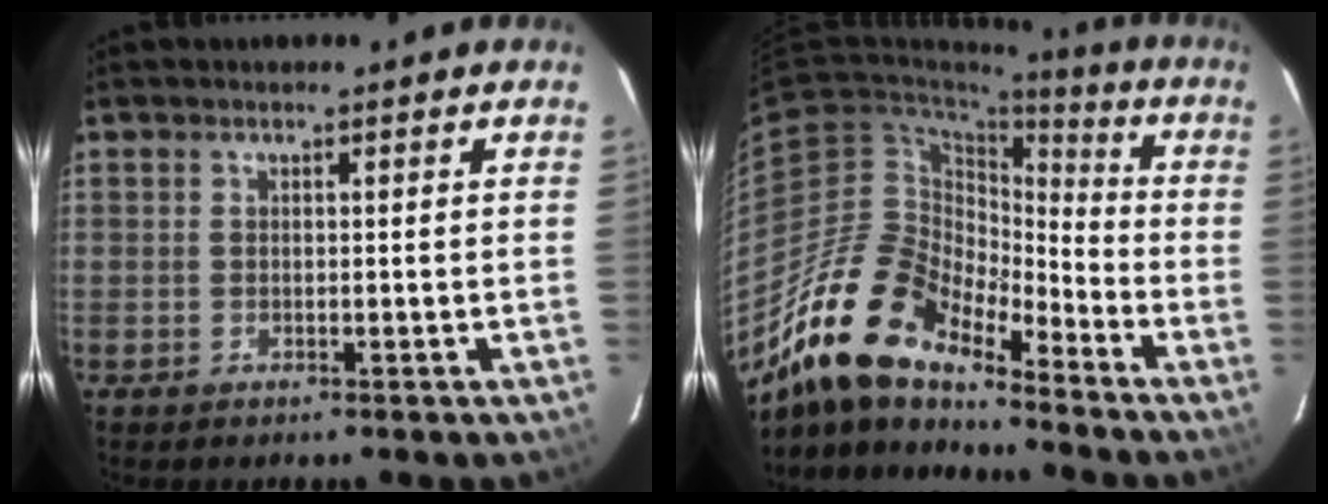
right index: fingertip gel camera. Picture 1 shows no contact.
{"total": 17.8, "force": [-14.3, 5.8, 8.9], "torque": [-0.157, -0.009, -0.275]}